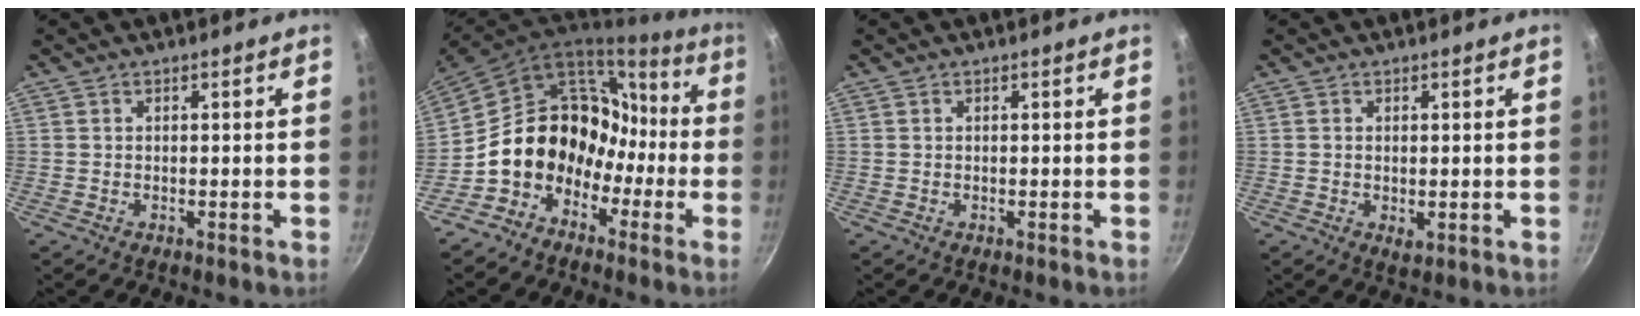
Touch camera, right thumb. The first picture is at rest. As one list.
[{"total": 18.3, "force": [-4.7, 14.8, 9.6], "torque": [-0.118, 0.086, -0.084]}, {"total": 0.0}, {"total": 1.8, "force": [0.2, 1.1, 1.4], "torque": [-0.022, -0.005, 0.003]}]